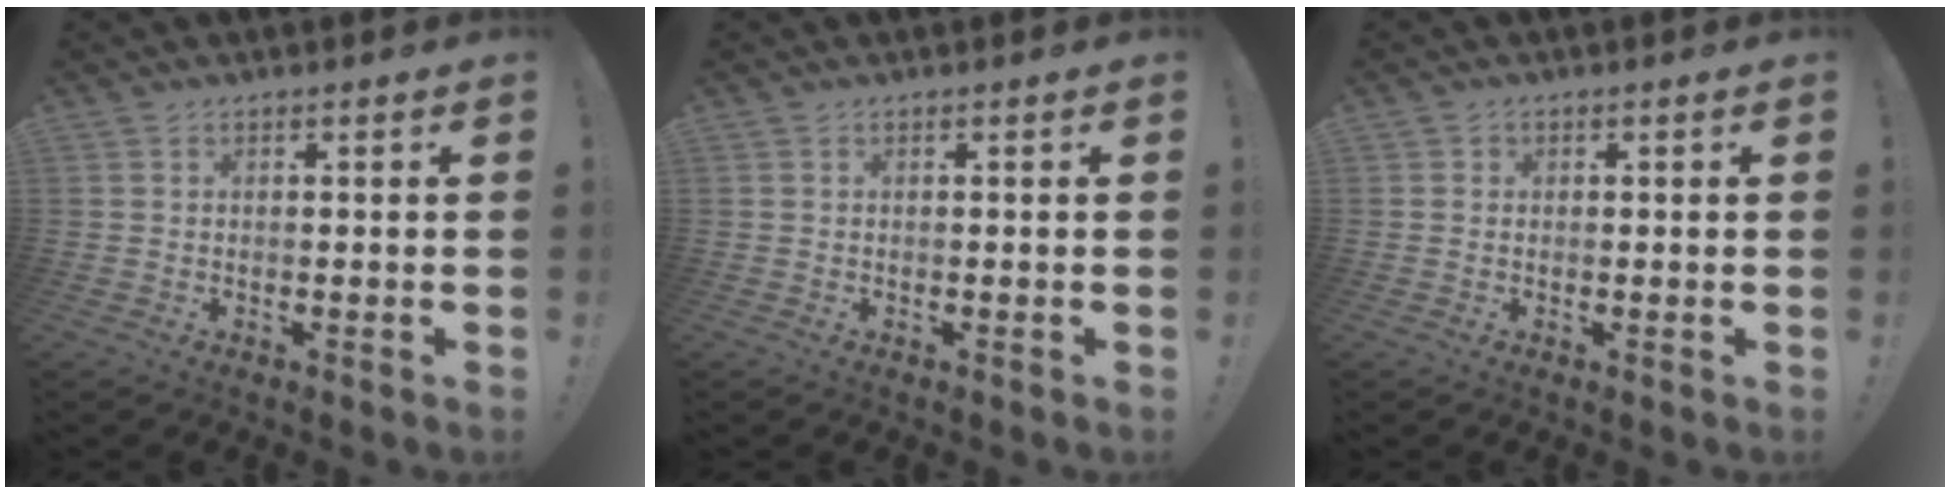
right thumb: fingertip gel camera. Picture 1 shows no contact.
{"total": 0.0}
{"total": 0.9, "force": [0.1, 0.9, 0.0], "torque": [0.006, 0.002, 0.000]}